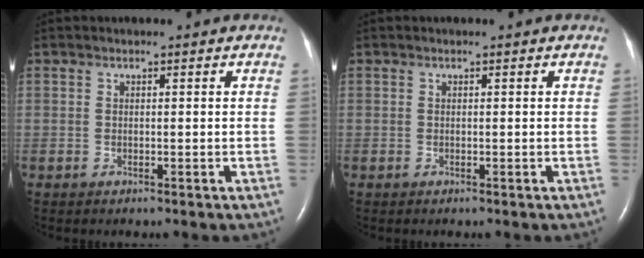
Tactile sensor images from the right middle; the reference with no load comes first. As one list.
[{"total": 0.0}]